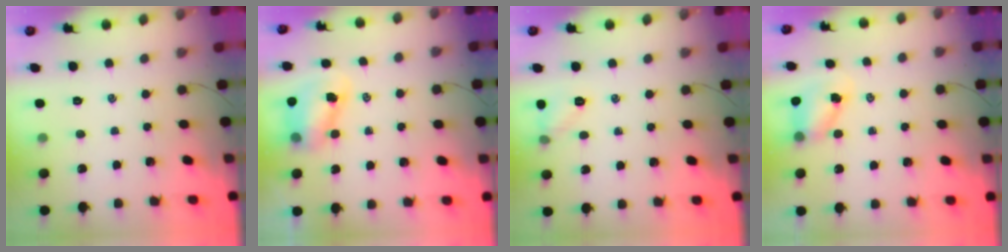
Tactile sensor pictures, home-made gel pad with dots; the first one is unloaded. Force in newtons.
{"total": 7.6, "press": 7.4, "slide": 1.7}
{"total": 6.3, "press": 6.1, "slide": 1.8}
{"total": 5.7, "press": 5.7, "slide": 0.5}